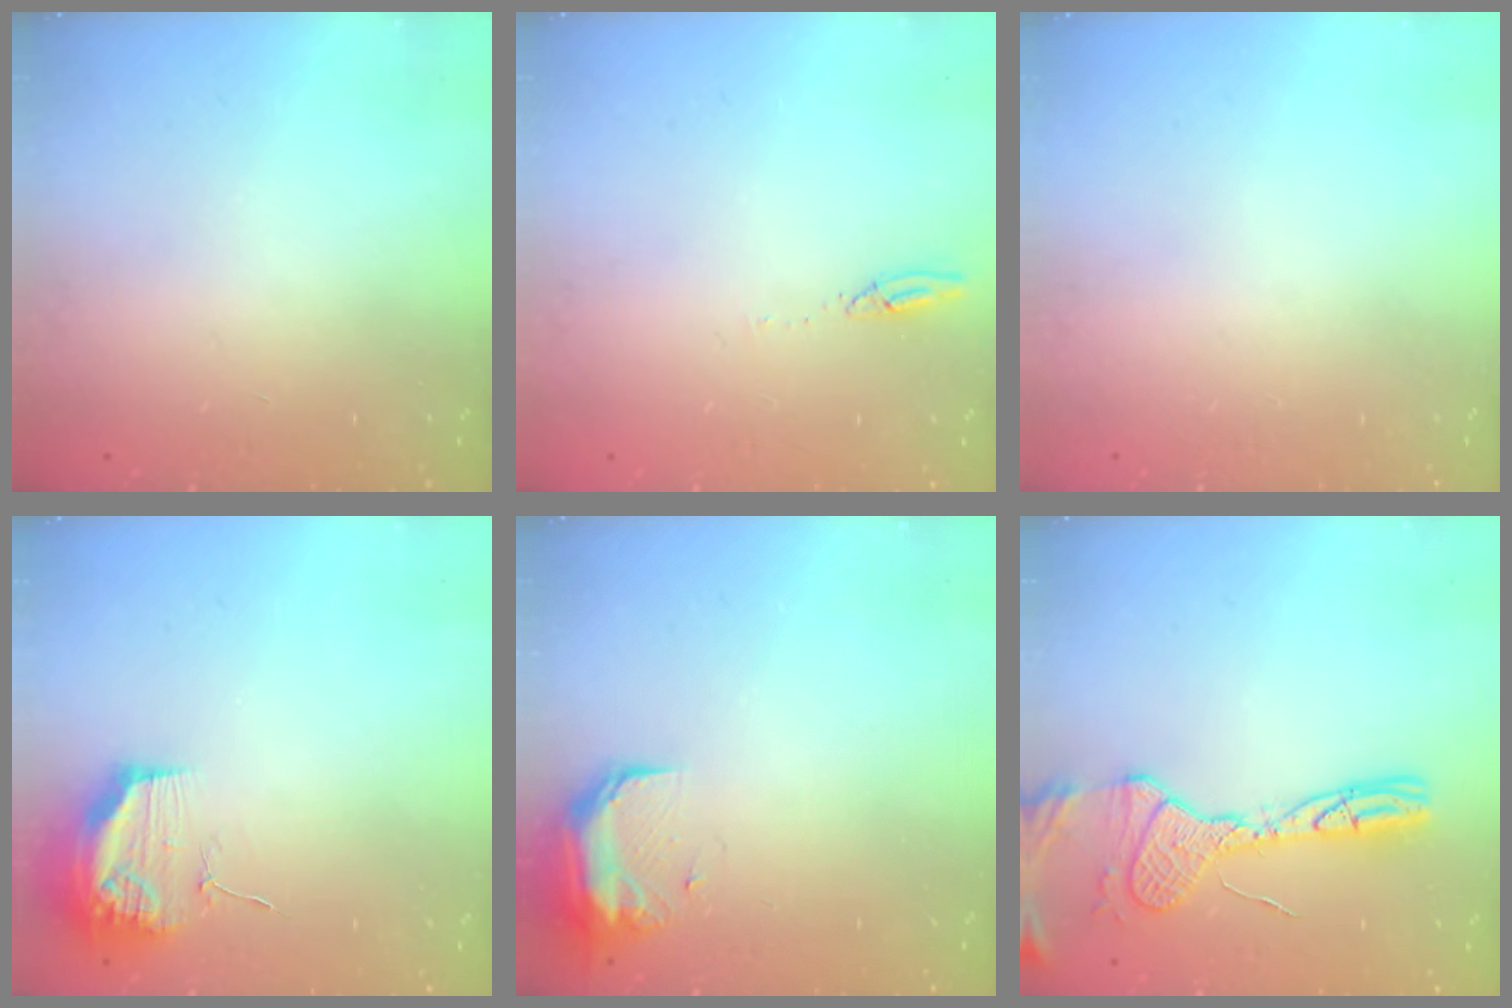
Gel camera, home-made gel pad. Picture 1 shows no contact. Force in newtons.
{"total": 2.7, "press": 2.7, "slide": 0.2}
{"total": 0.0}
{"total": 12.3, "press": 12.3, "slide": 1.1}
{"total": 11.2, "press": 9.8, "slide": 5.5}
{"total": 14.2, "press": 14.2, "slide": 1.3}